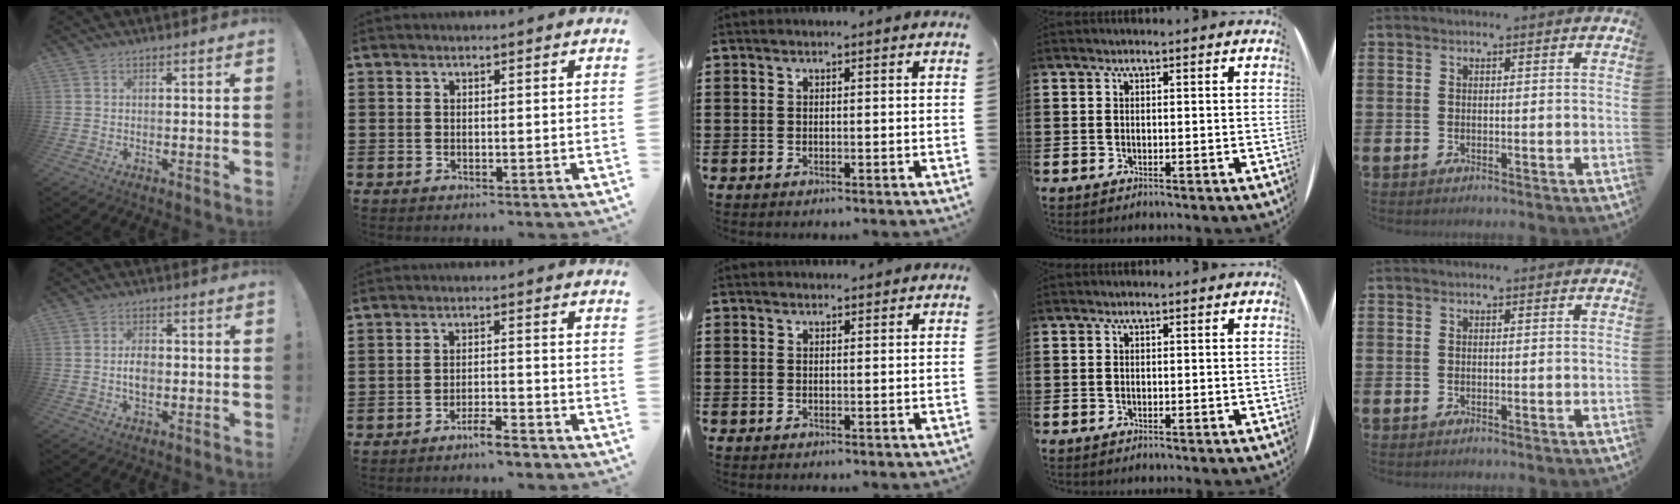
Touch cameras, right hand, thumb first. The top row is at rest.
{"thumb": {"total": 4.1, "force": [-0.6, 2.5, 3.2], "torque": [-0.048, 0.000, -0.016]}, "index": {"total": 3.4, "force": [-3.1, 0.2, 1.4], "torque": [-0.026, 0.005, -0.059]}, "middle": {"total": 0.9, "force": [0.8, 0.3, 0.0], "torque": [0.006, -0.002, 0.015]}}